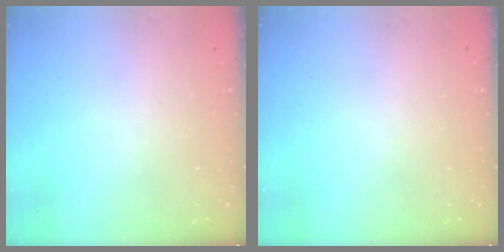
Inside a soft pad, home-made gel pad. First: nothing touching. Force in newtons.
{"total": 0.0}